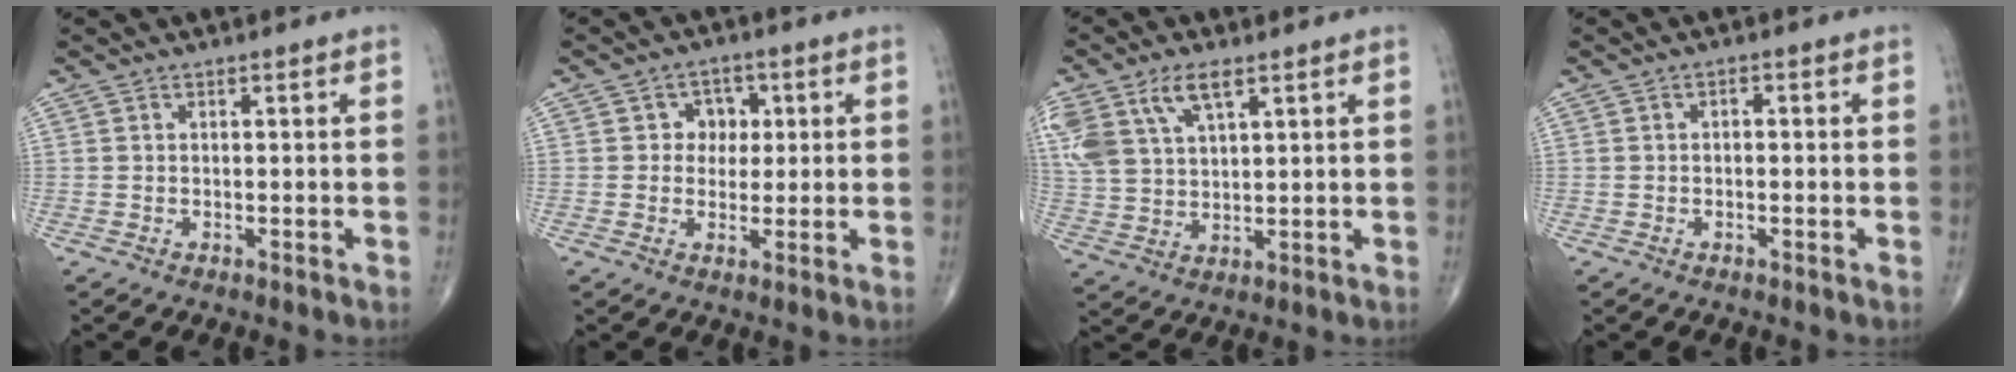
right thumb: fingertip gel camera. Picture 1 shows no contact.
{"total": 4.7, "force": [0.9, 4.1, 2.0], "torque": [0.007, 0.005, 0.005]}
{"total": 12.1, "force": [6.1, 6.1, 8.5], "torque": [-0.186, -0.007, 0.123]}
{"total": 1.1, "force": [0.0, 0.6, 0.9], "torque": [-0.012, 0.006, -0.003]}